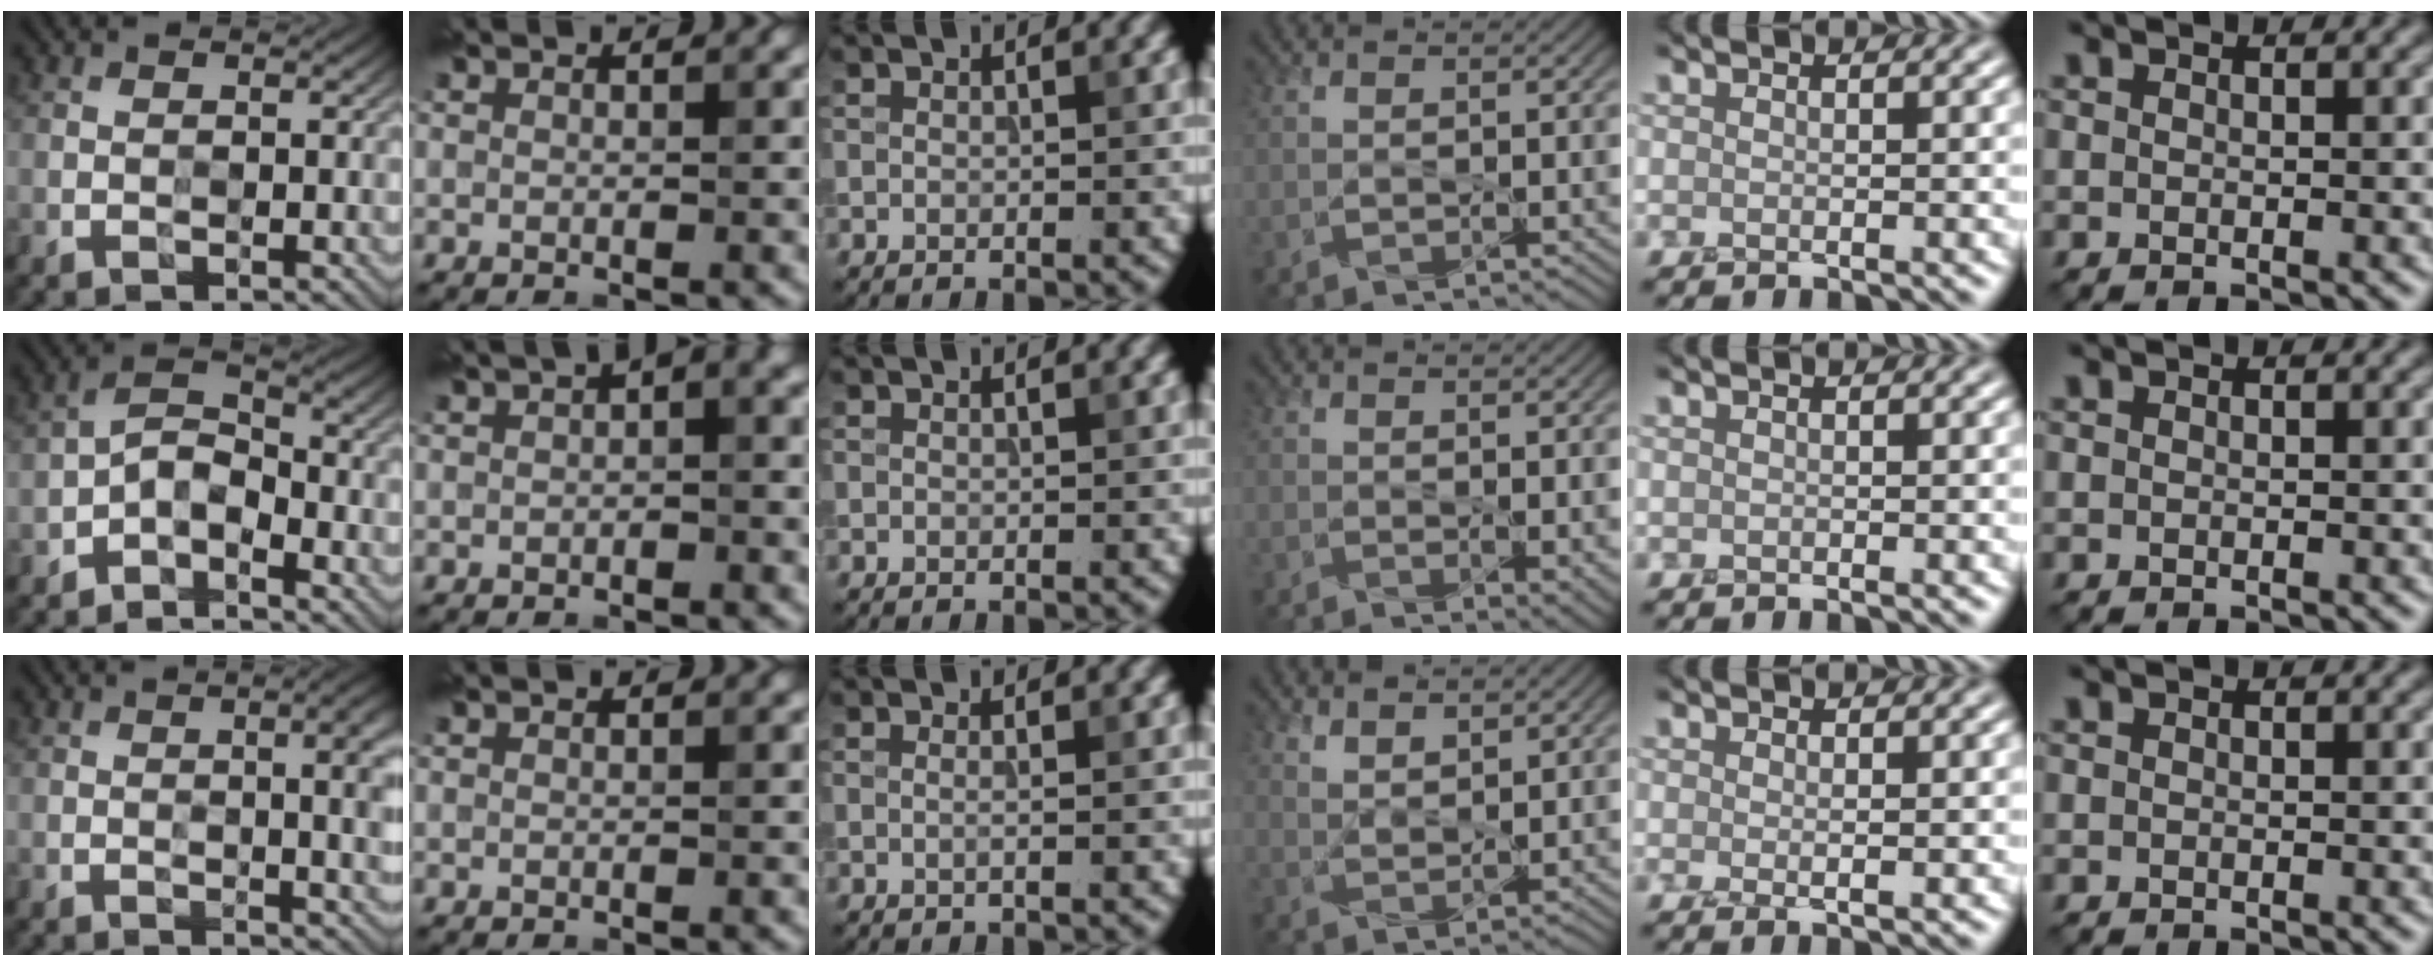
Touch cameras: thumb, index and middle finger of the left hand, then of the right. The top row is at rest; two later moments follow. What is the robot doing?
{"motion": "peel", "object": "velcro strap"}